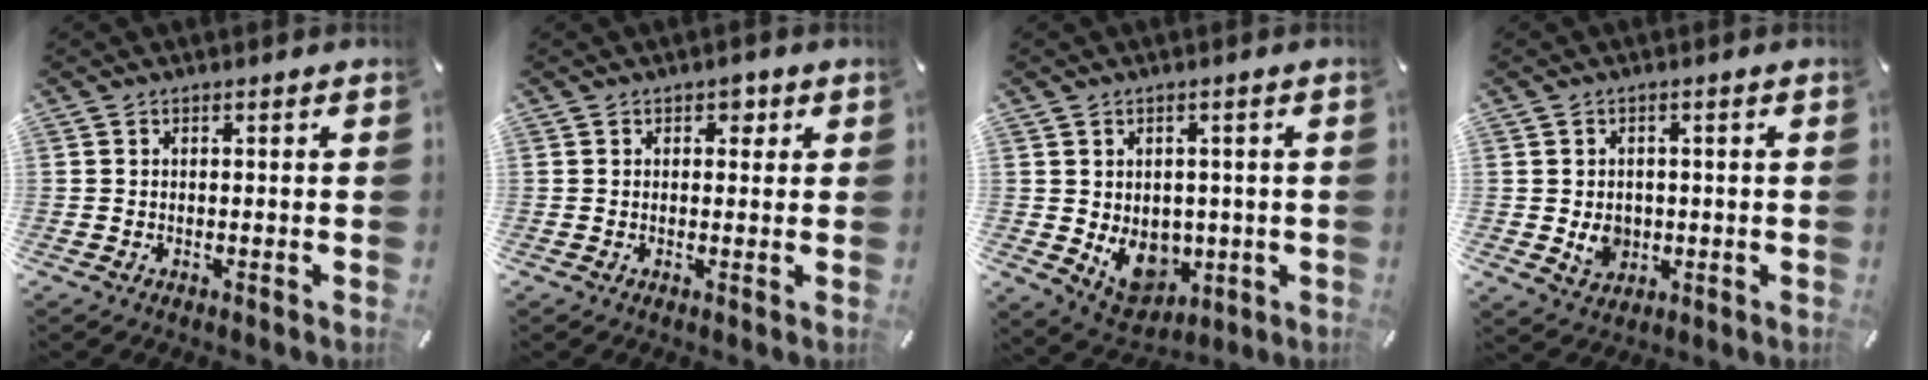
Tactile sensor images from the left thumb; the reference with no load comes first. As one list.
[{"total": 2.6, "force": [1.1, 1.9, 1.4], "torque": [0.001, -0.006, 0.009]}, {"total": 9.3, "force": [-1.2, 8.0, 4.7], "torque": [-0.053, -0.005, -0.015]}, {"total": 5.1, "force": [-0.5, 4.5, 2.4], "torque": [-0.024, -0.003, -0.009]}]